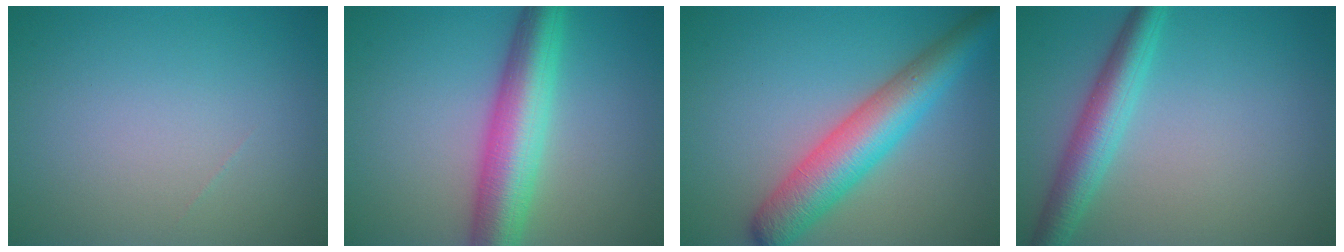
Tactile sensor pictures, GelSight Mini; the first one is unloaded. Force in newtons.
{"total": 7.4, "press": 7.4, "slide": 0.1}
{"total": 7.0, "press": 7.0, "slide": 0.1}
{"total": 4.2, "press": 4.2, "slide": 0.1}